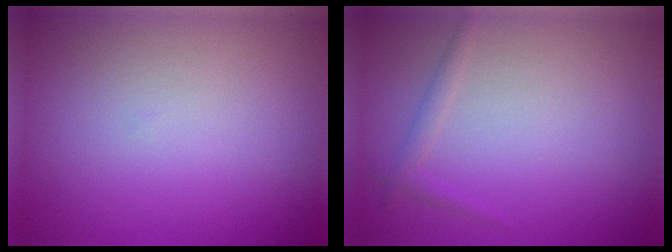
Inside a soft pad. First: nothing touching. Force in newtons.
{"total": 1.0, "press": 1.0, "slide": 0.0}